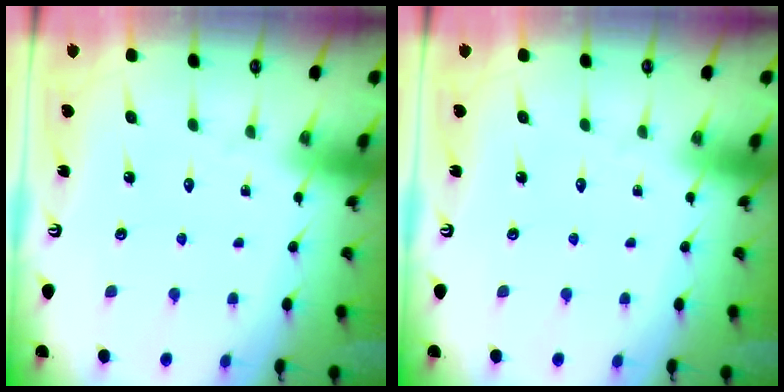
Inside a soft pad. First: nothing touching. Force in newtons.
{"total": 0.0}